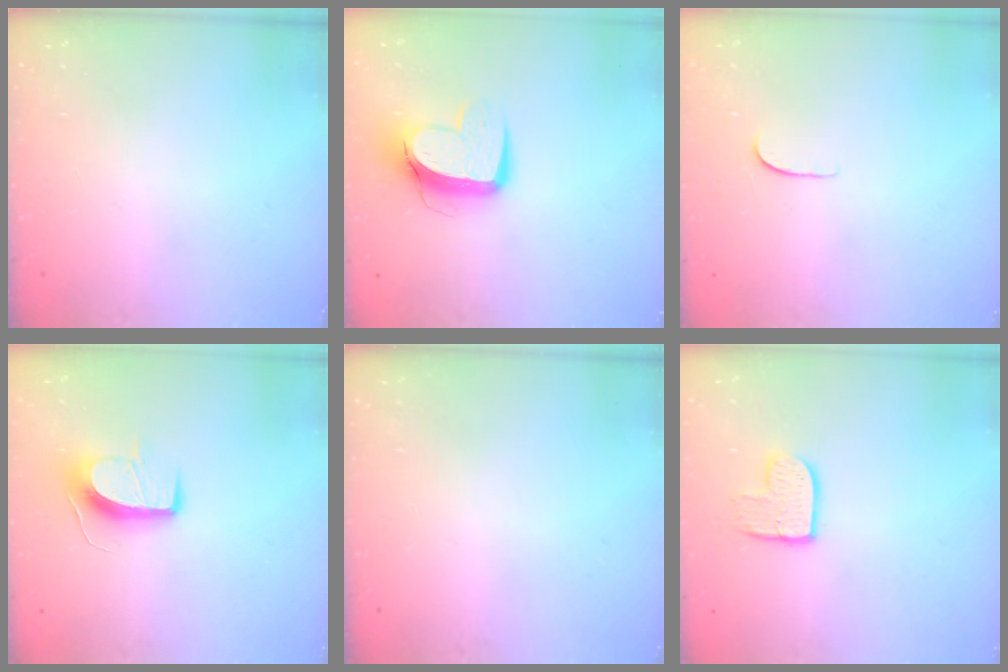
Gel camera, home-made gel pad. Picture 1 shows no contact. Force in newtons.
{"total": 10.8, "press": 10.7, "slide": 1.1}
{"total": 4.3, "press": 4.3, "slide": 0.2}
{"total": 10.1, "press": 10.1, "slide": 0.2}
{"total": 0.0}
{"total": 9.7, "press": 9.6, "slide": 0.7}